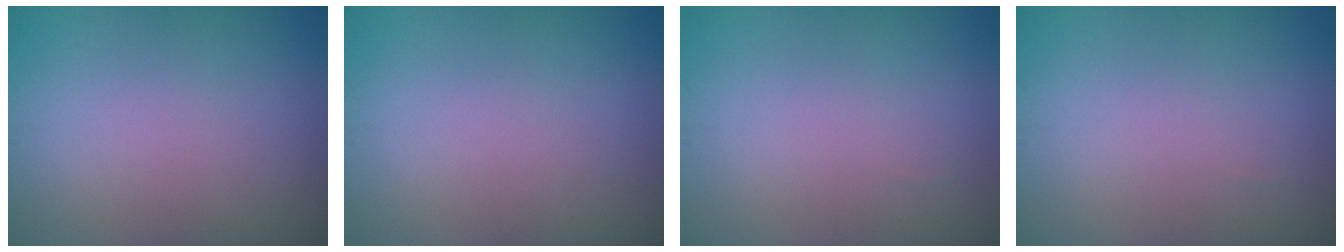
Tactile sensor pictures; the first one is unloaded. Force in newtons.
{"total": 0.0}
{"total": 0.0}
{"total": 0.0}